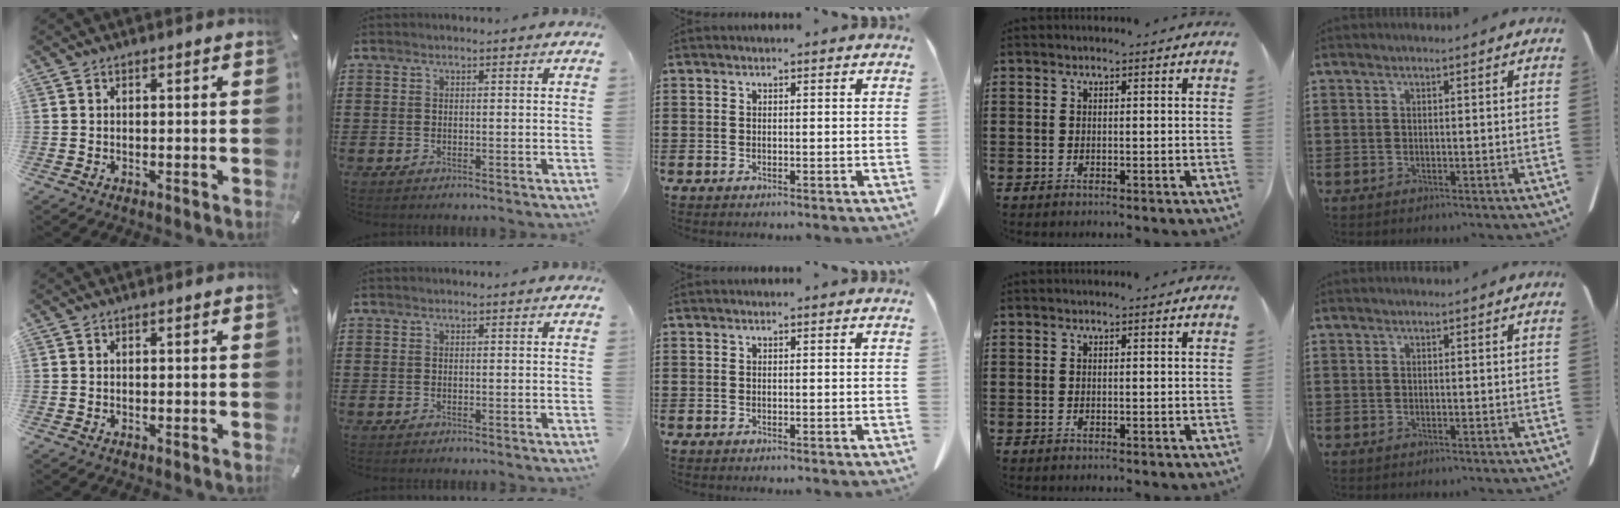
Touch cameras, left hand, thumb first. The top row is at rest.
{}